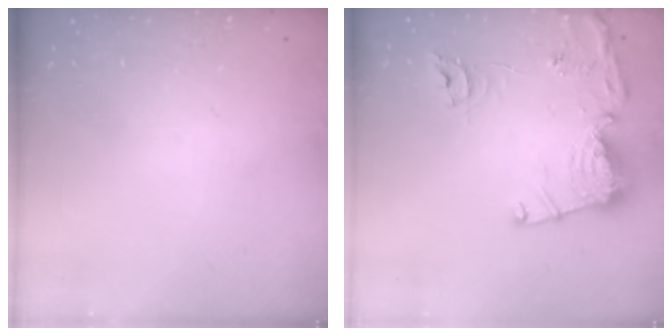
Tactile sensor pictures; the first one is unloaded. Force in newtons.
{"total": 15.1, "press": 15.0, "slide": 1.6}